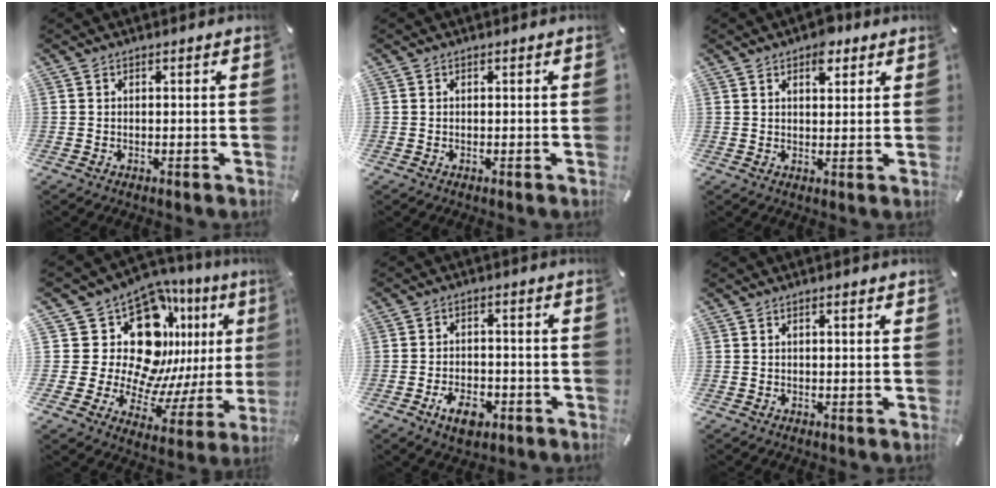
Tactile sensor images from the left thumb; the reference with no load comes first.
{"total": 0.0}
{"total": 5.2, "force": [3.0, 3.0, 2.9], "torque": [-0.026, -0.007, 0.046]}
{"total": 23.0, "force": [10.9, 14.5, 14.1], "torque": [-0.229, -0.113, 0.220]}
{"total": 6.6, "force": [-3.2, 4.2, 3.9], "torque": [-0.077, 0.008, -0.061]}
{"total": 0.8, "force": [0.5, 0.3, 0.5], "torque": [-0.011, 0.001, 0.008]}